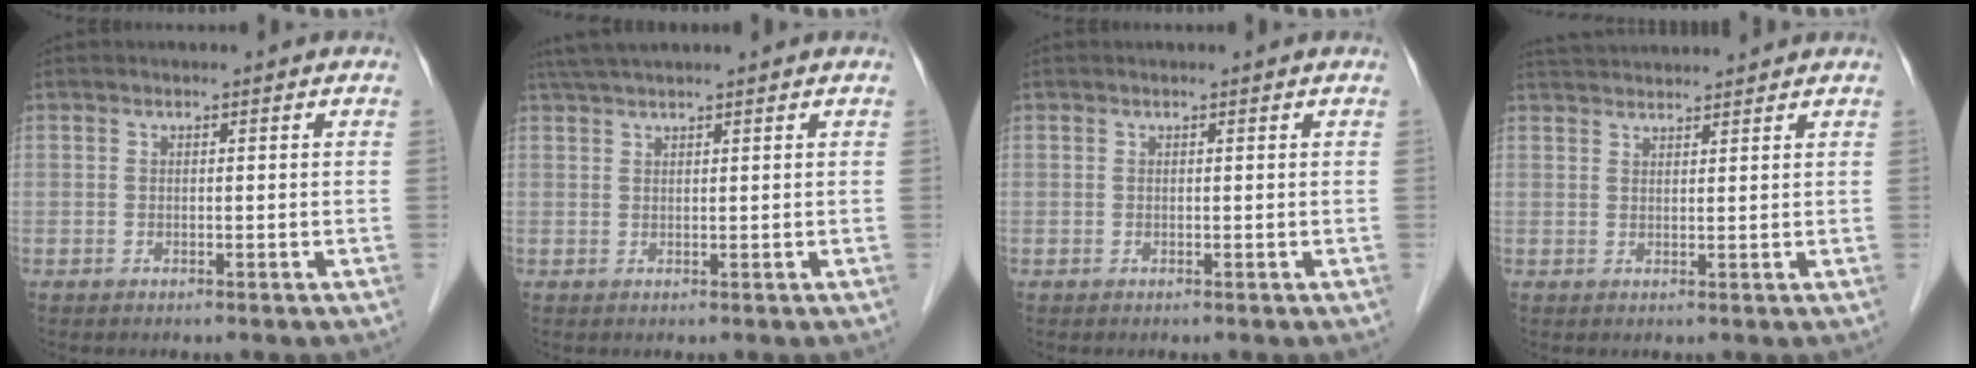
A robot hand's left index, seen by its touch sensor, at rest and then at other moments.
{"total": 4.5, "force": [3.9, -0.4, 2.2], "torque": [-0.032, 0.035, 0.070]}
{"total": 0.0}
{"total": 7.5, "force": [7.2, 0.0, 2.0], "torque": [-0.037, 0.039, 0.110]}